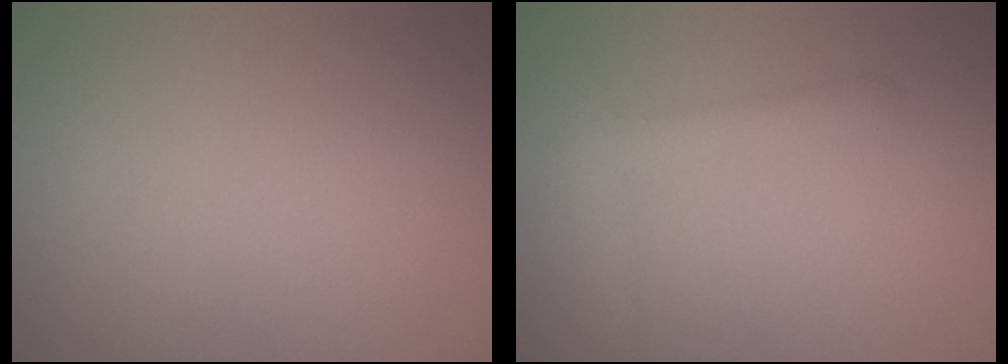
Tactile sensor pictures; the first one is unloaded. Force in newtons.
{"total": 1.9, "press": 1.9, "slide": 0.1}